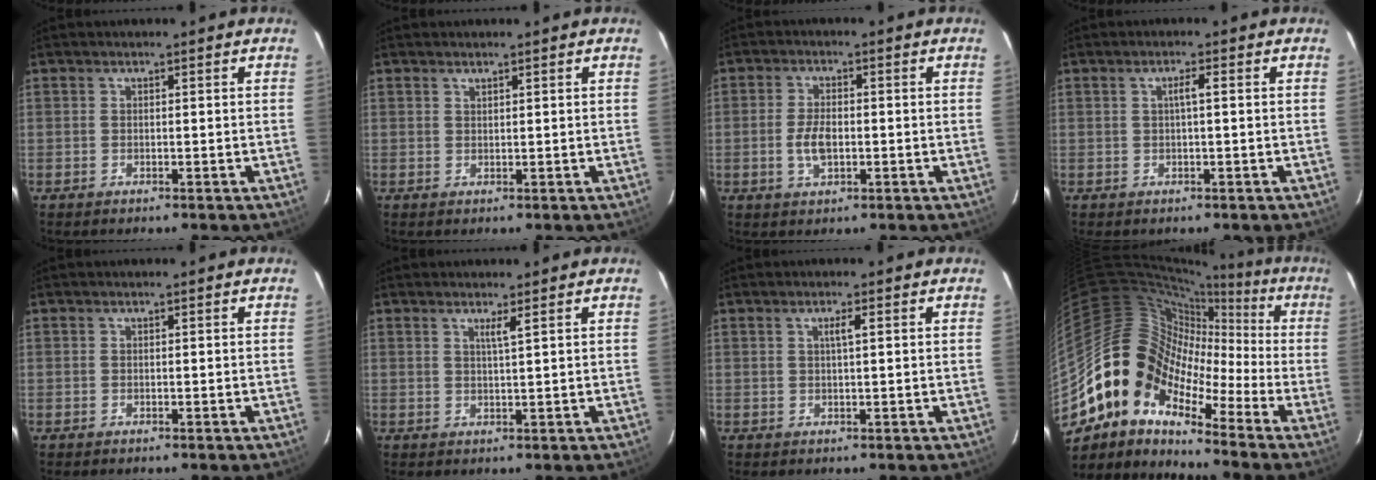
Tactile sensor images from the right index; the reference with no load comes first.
{"total": 0.8, "force": [0.7, 0.2, 0.2], "torque": [-0.005, 0.001, 0.013]}
{"total": 5.0, "force": [-1.0, 2.6, 4.1], "torque": [-0.085, -0.001, -0.016]}
{"total": 1.7, "force": [0.2, 0.0, 1.7], "torque": [-0.030, 0.005, 0.003]}
{"total": 0.0}
{"total": 1.7, "force": [1.0, -0.4, 1.3], "torque": [-0.022, -0.003, 0.016]}
{"total": 1.6, "force": [0.6, 0.0, 1.5], "torque": [-0.026, 0.003, 0.010]}
{"total": 13.6, "force": [-7.1, 9.2, 7.0], "torque": [-0.108, 0.013, -0.161]}